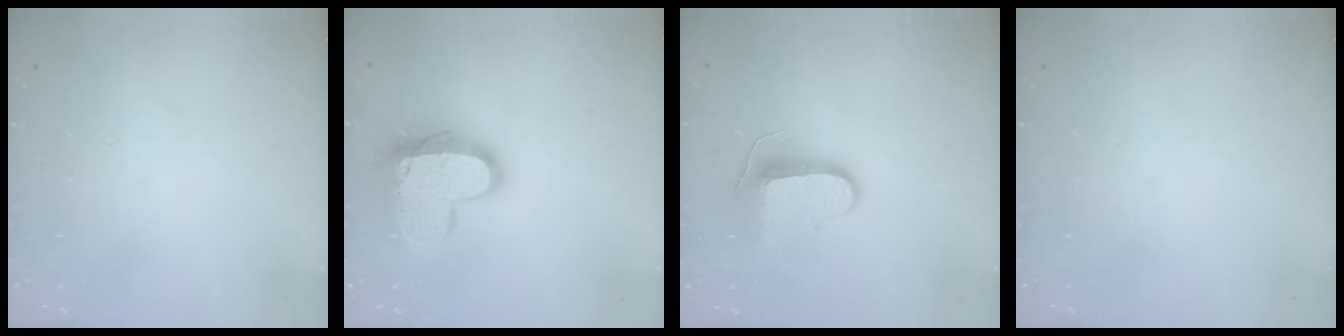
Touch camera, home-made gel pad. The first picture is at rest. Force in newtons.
{"total": 16.7, "press": 16.6, "slide": 1.3}
{"total": 10.5, "press": 10.4, "slide": 1.0}
{"total": 0.0}